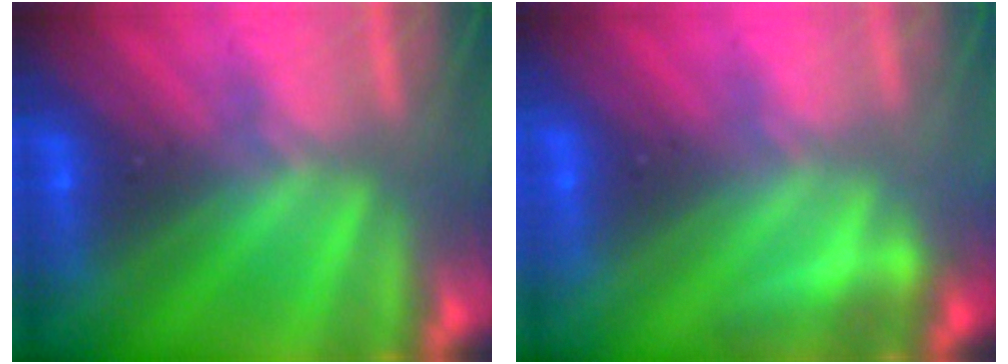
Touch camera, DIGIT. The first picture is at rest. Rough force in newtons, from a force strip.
{"total": 2.9}